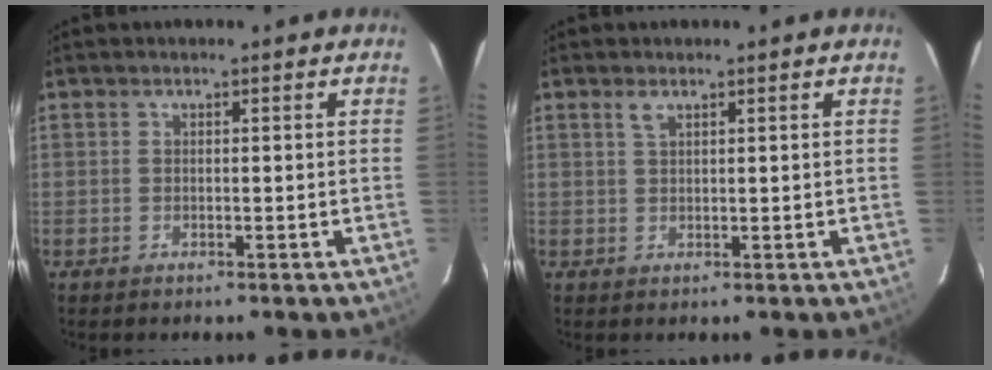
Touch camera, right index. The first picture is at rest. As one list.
[{"total": 1.4, "force": [0.9, 0.5, 0.9], "torque": [-0.019, 0.004, 0.018]}]